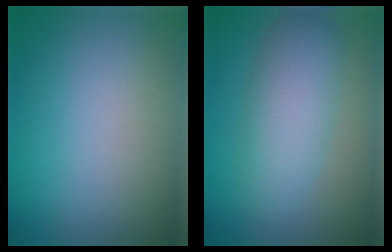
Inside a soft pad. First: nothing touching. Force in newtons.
{"total": 4.8, "press": 4.8, "slide": 0.2}